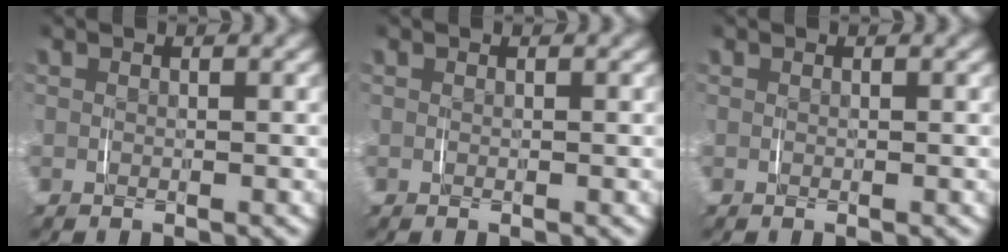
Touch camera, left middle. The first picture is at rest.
{"total": 0.0}
{"total": 0.0}